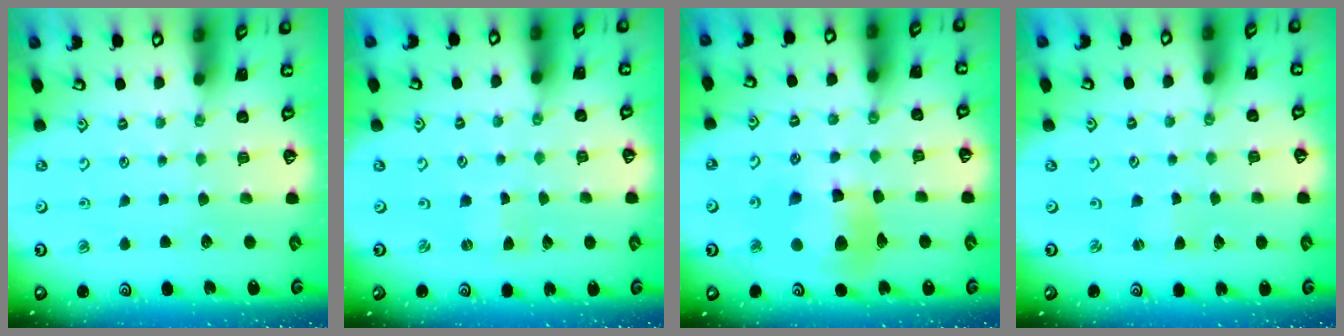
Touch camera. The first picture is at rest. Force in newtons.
{"total": 0.0}
{"total": 12.4, "press": 12.4, "slide": 1.5}
{"total": 0.5, "press": 0.5, "slide": 0.1}